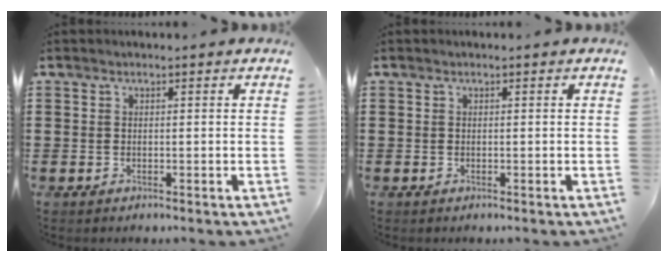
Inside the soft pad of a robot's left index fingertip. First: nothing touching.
{"total": 0.0}